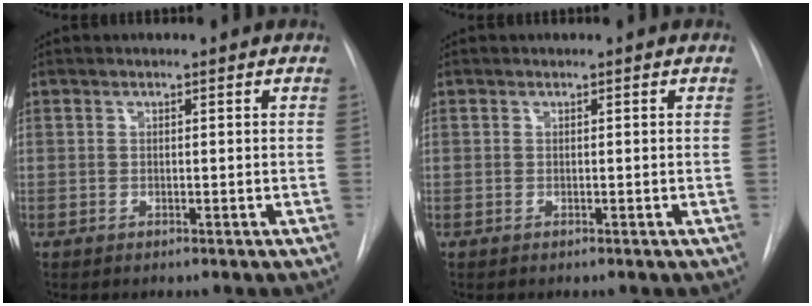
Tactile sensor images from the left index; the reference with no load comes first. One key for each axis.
{"total": 0.0}